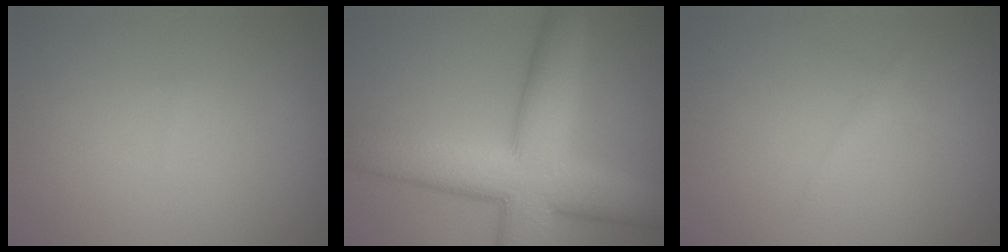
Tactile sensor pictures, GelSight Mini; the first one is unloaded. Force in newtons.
{"total": 10.6, "press": 10.6, "slide": 0.5}
{"total": 0.8, "press": 0.8, "slide": 0.0}